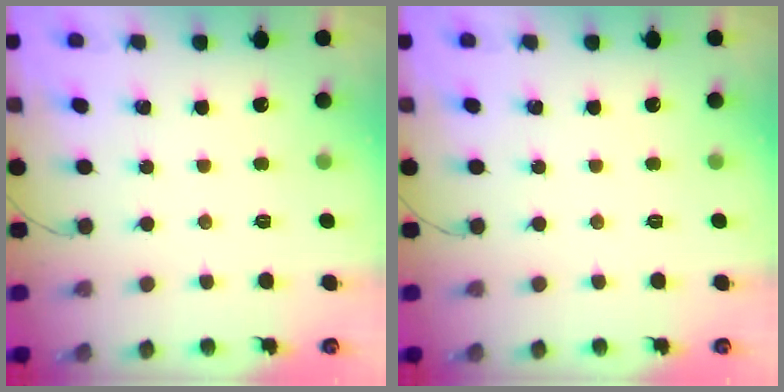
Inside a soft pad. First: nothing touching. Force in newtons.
{"total": 0.0}